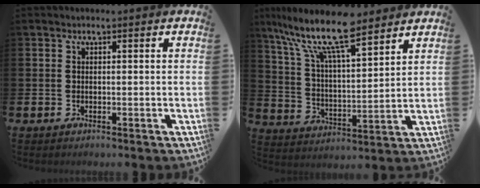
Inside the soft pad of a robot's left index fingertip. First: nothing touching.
{"total": 12.3, "force": [10.0, 3.0, 6.6], "torque": [-0.150, -0.047, 0.172]}